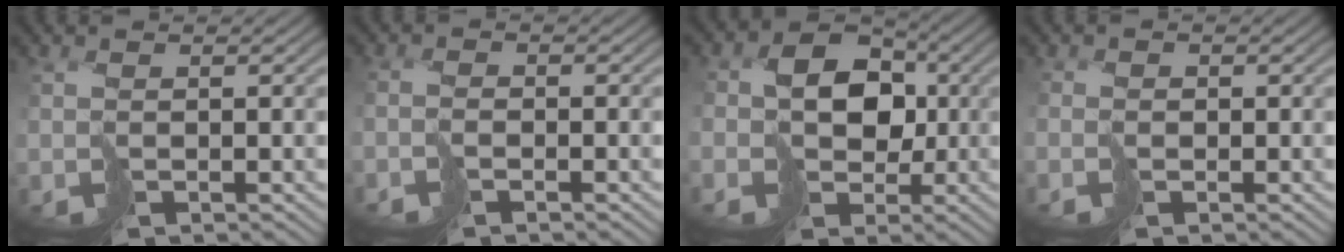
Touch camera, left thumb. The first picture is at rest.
{"total": 1.4, "force": [-1.3, 0.1, -0.4], "torque": [0.013, 0.004, -0.030]}
{"total": 6.5, "force": [-0.1, 5.7, 3.2], "torque": [-0.027, 0.001, -0.017]}
{"total": 1.0, "force": [-0.5, 0.1, -0.9], "torque": [0.030, 0.002, -0.013]}